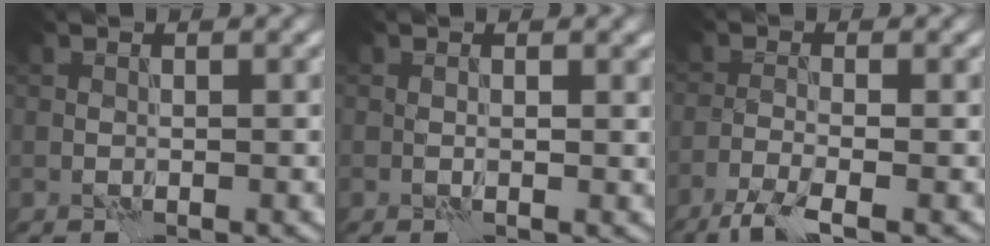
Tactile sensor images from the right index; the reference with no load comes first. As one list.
[{"total": 1.3, "force": [0.2, 0.7, 1.1], "torque": [-0.015, -0.003, 0.005]}, {"total": 3.6, "force": [-2.6, 0.6, 2.5], "torque": [-0.050, -0.005, -0.062]}]